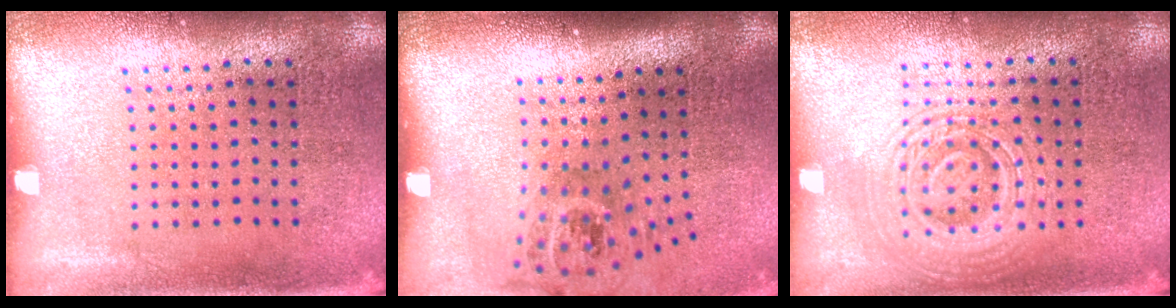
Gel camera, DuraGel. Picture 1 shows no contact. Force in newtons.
{"total": 1.9, "press": 1.4, "slide": 1.3}
{"total": 2.8, "press": 2.8, "slide": 0.4}